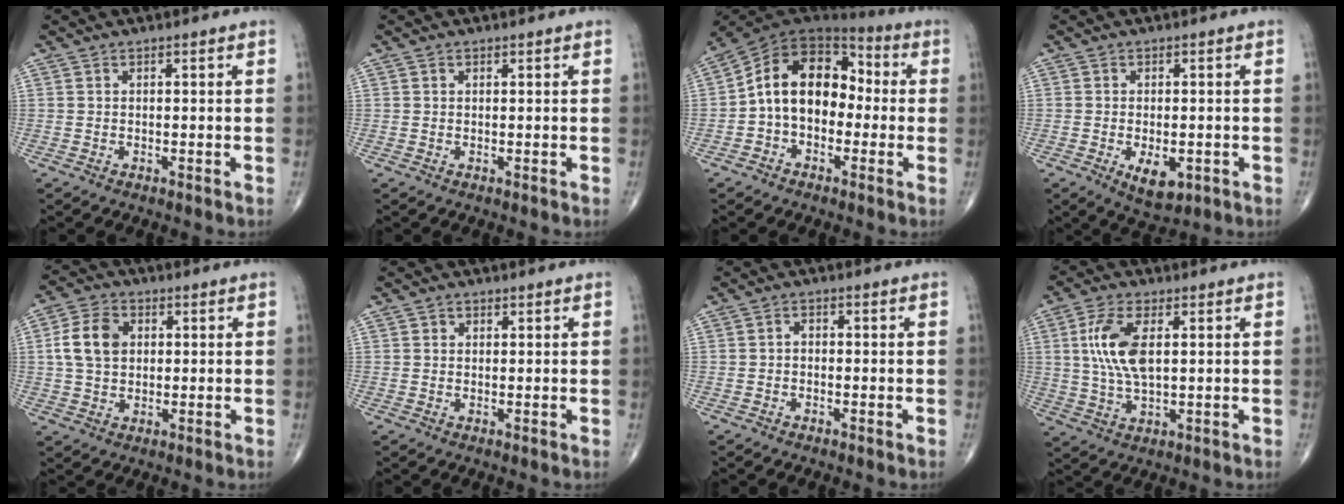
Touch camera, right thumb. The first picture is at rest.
{"total": 0.0}
{"total": 15.0, "force": [-0.9, 10.5, 10.7], "torque": [-0.151, 0.050, -0.030]}
{"total": 6.0, "force": [-1.9, 3.1, 4.8], "torque": [-0.070, -0.005, -0.020]}
{"total": 8.5, "force": [1.4, 6.2, 5.7], "torque": [-0.096, 0.008, 0.023]}
{"total": 1.3, "force": [0.6, 1.2, 0.3], "torque": [0.004, -0.002, 0.006]}
{"total": 1.4, "force": [-0.3, 1.1, 0.9], "torque": [-0.006, 0.006, -0.010]}
{"total": 10.0, "force": [2.1, 4.6, 8.7], "torque": [-0.185, -0.002, 0.041]}